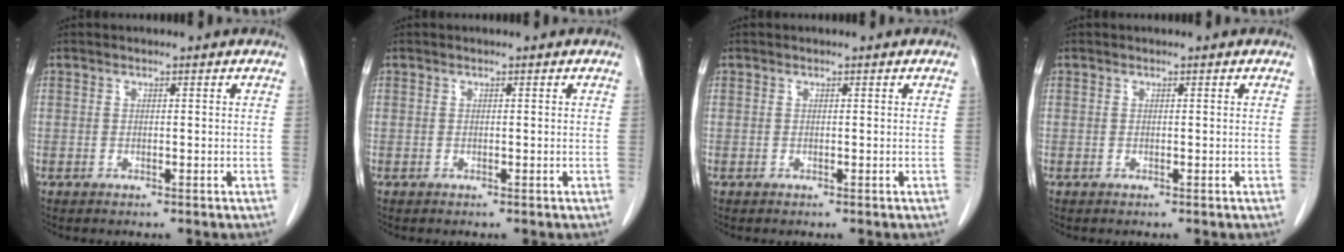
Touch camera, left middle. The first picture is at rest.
{"total": 0.0}
{"total": 0.0}
{"total": 0.0}